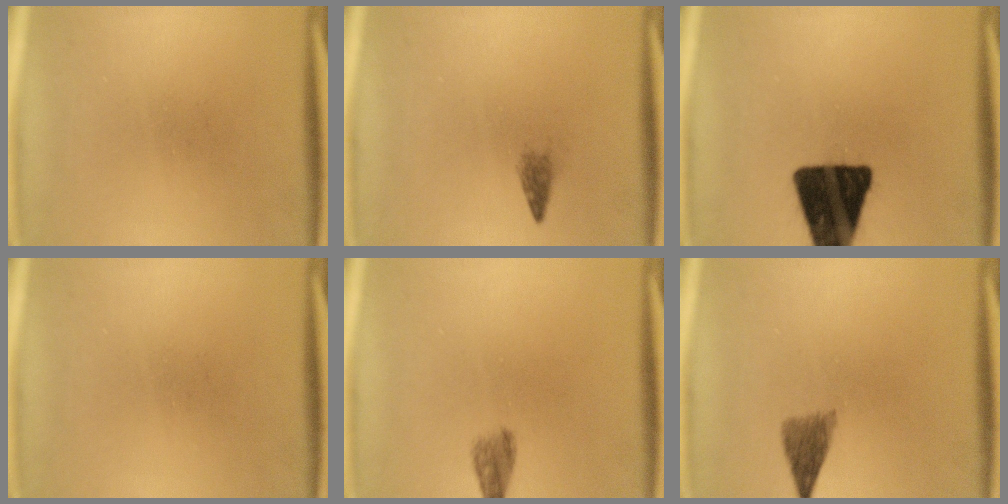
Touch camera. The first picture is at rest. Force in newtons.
{"total": 1.3}
{"total": 18.7}
{"total": 0.0}
{"total": 2.4}
{"total": 3.2}